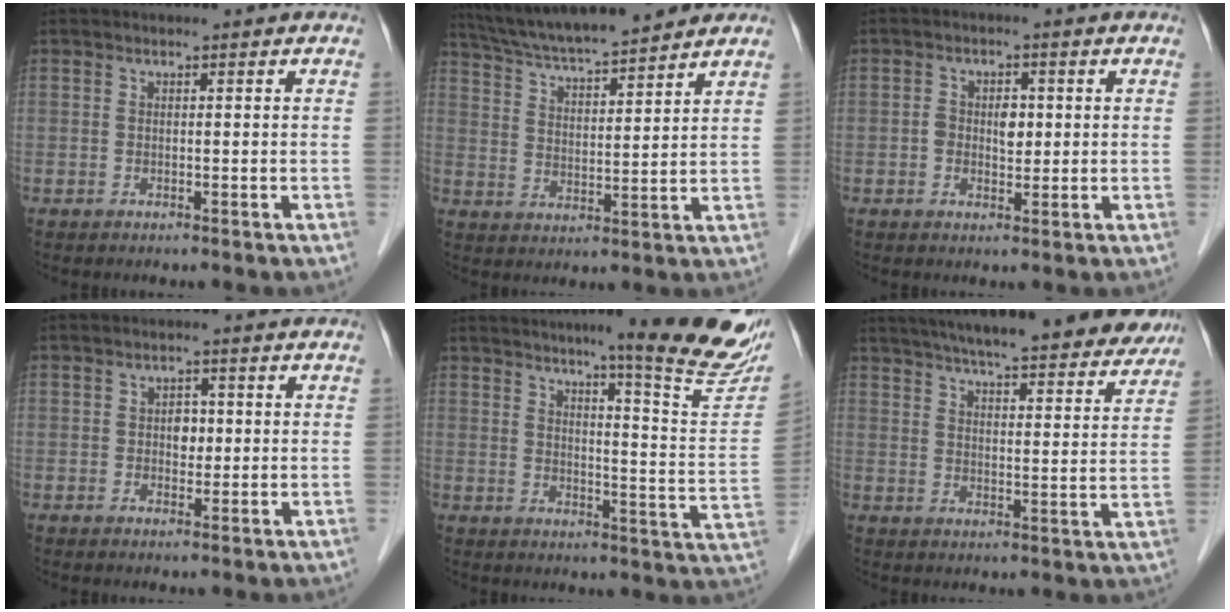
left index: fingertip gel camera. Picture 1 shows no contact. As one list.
[{"total": 15.4, "force": [13.7, 1.2, 6.9], "torque": [-0.122, 0.024, 0.225]}, {"total": 3.3, "force": [0.1, 2.0, 2.6], "torque": [-0.040, 0.007, 0.005]}, {"total": 2.3, "force": [0.1, 1.7, 1.6], "torque": [-0.023, 0.005, 0.003]}, {"total": 18.6, "force": [14.7, -0.2, 11.3], "torque": [-0.134, -0.059, 0.176]}, {"total": 25.5, "force": [22.1, 4.3, 12.0], "torque": [-0.187, -0.001, 0.280]}]